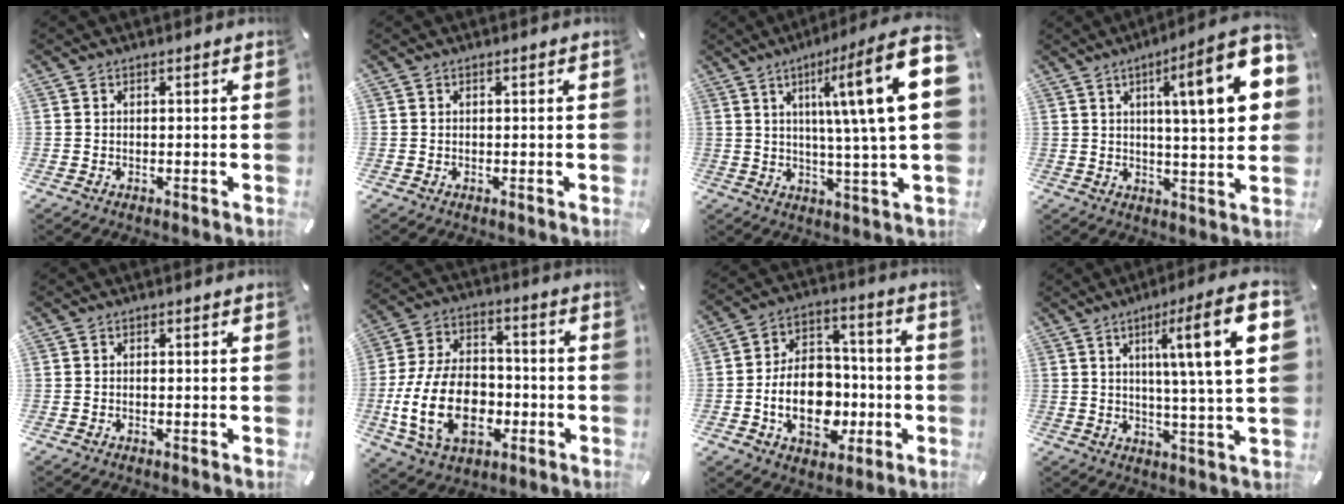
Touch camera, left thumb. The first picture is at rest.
{"total": 0.0}
{"total": 19.4, "force": [5.3, 2.5, 18.5], "torque": [-0.288, -0.021, 0.065]}
{"total": 19.5, "force": [6.5, 4.0, 18.0], "torque": [-0.263, -0.026, 0.084]}
{"total": 0.0}
{"total": 20.4, "force": [-5.1, 13.7, 14.2], "torque": [-0.295, 0.019, -0.084]}
{"total": 15.5, "force": [-3.9, 11.5, 9.7], "torque": [-0.172, 0.016, -0.066]}
{"total": 15.8, "force": [4.9, 1.1, 15.0], "torque": [-0.238, -0.009, 0.060]}